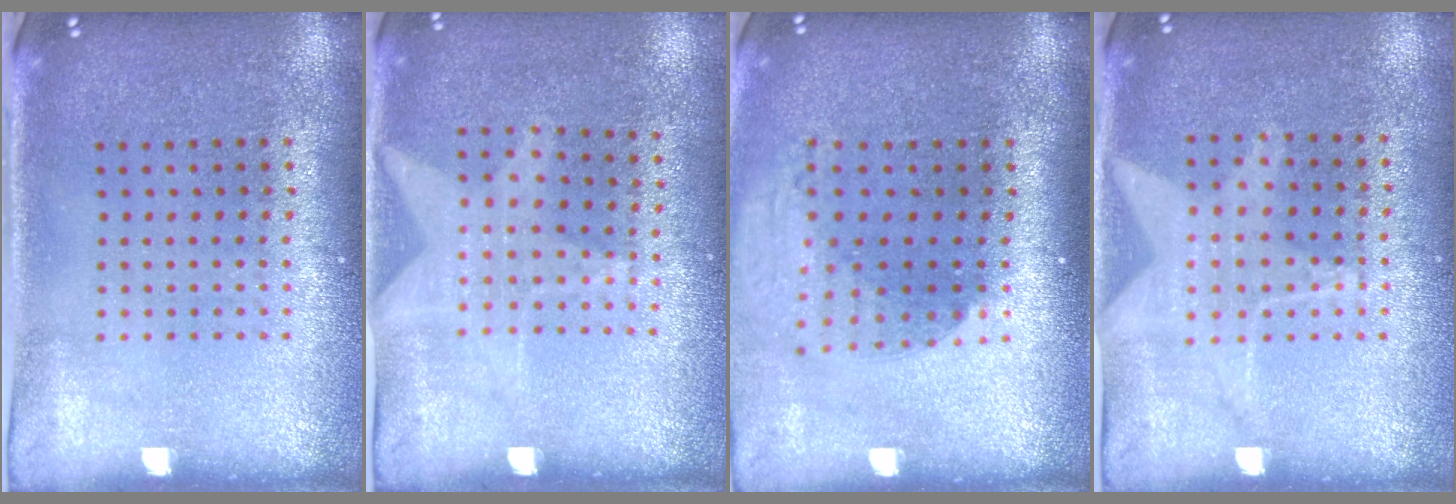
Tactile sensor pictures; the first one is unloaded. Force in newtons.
{"total": 1.1, "press": 0.8, "slide": 0.8}
{"total": 2.0, "press": 1.5, "slide": 1.3}
{"total": 1.1, "press": 1.0, "slide": 0.4}